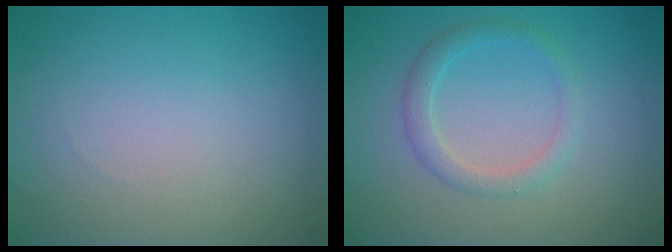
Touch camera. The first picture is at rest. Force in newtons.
{"total": 2.1, "press": 2.1, "slide": 0.1}